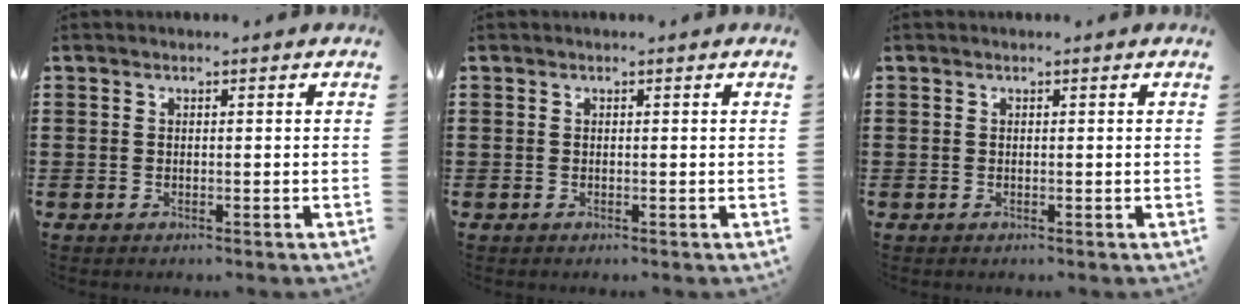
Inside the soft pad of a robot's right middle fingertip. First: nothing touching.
{"total": 0.0}
{"total": 0.0}